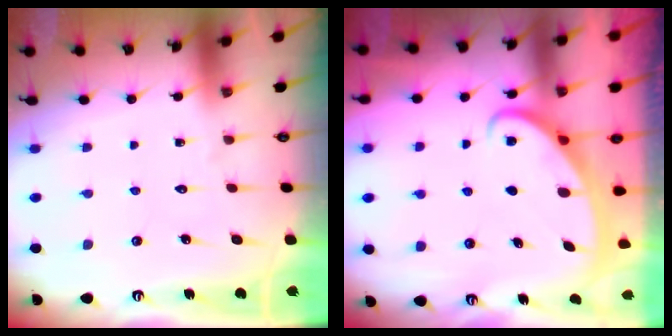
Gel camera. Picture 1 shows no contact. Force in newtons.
{"total": 2.5, "press": 2.5, "slide": 0.3}